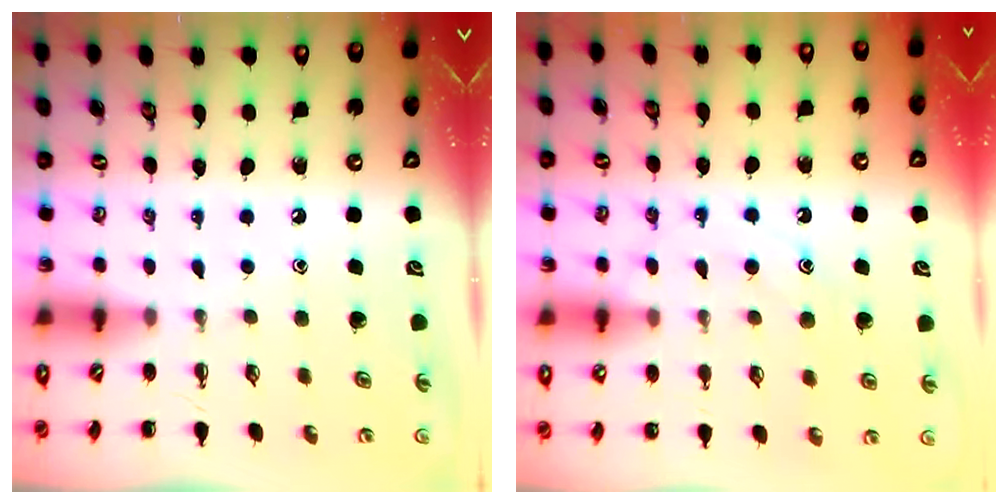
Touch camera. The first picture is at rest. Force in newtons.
{"total": 11.5, "press": 11.5, "slide": 0.7}